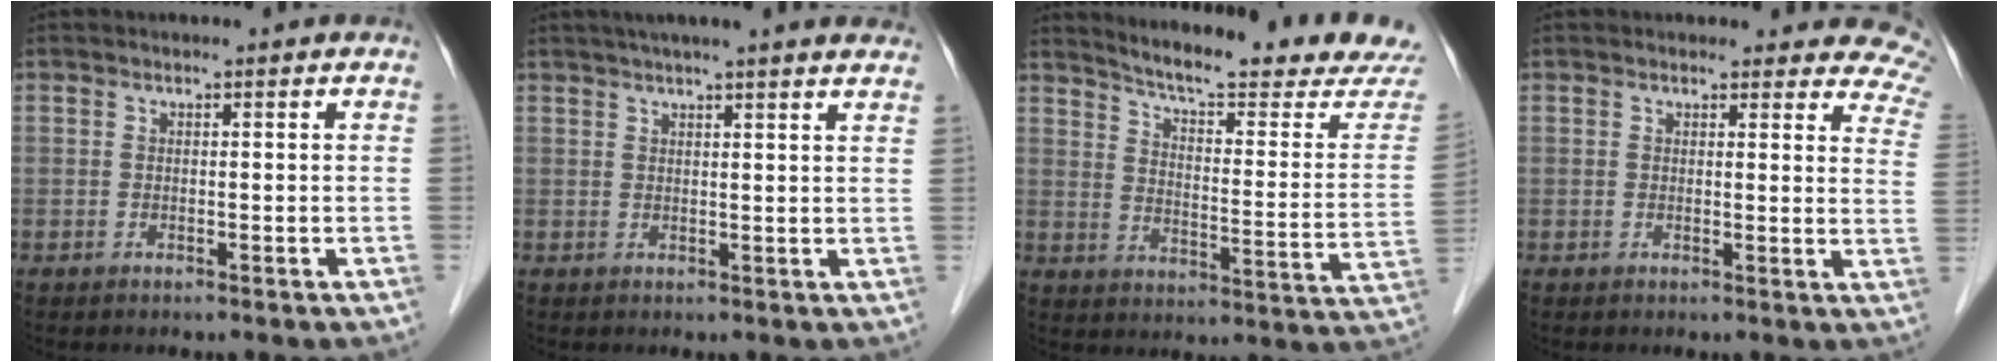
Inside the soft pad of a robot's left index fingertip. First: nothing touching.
{"total": 16.1, "force": [14.1, 0.8, 7.8], "torque": [-0.113, 0.028, 0.167]}
{"total": 21.1, "force": [19.9, -0.1, 7.2], "torque": [-0.111, -0.096, 0.249]}
{"total": 11.3, "force": [10.3, 3.9, 2.7], "torque": [0.022, -0.039, 0.069]}